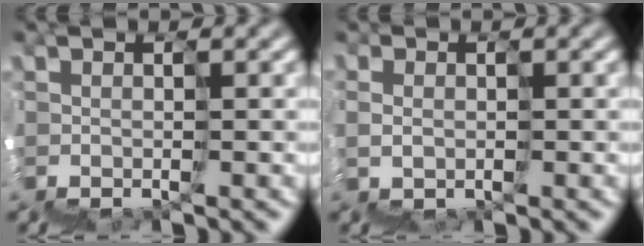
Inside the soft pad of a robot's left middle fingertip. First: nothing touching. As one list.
[{"total": 0.8, "force": [-0.2, 0.6, -0.5], "torque": [0.024, 0.006, 0.001]}]